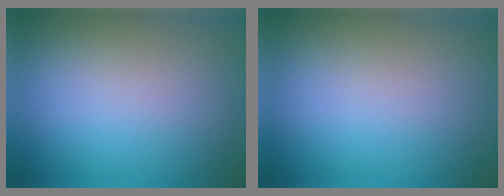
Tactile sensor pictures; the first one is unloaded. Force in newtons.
{"total": 0.0}